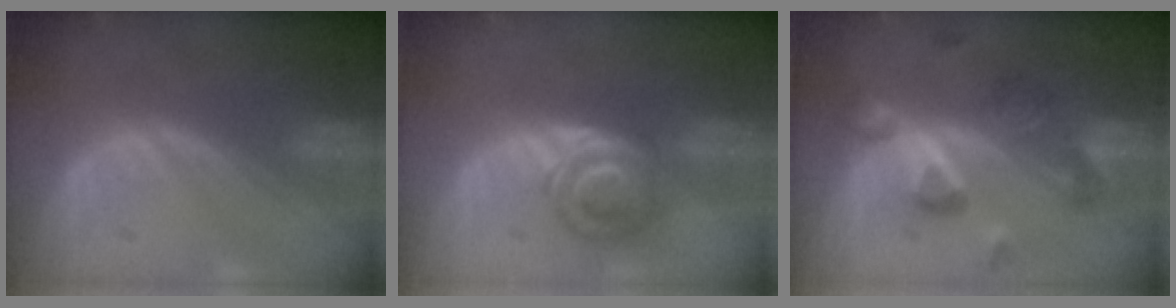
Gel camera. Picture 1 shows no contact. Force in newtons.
{"total": 6.1, "press": 5.6, "slide": 2.5}
{"total": 9.4, "press": 8.1, "slide": 4.7}